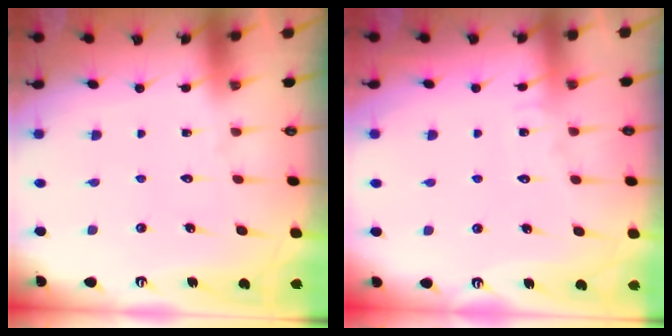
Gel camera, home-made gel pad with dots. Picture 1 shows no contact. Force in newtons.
{"total": 5.2, "press": 5.2, "slide": 0.5}